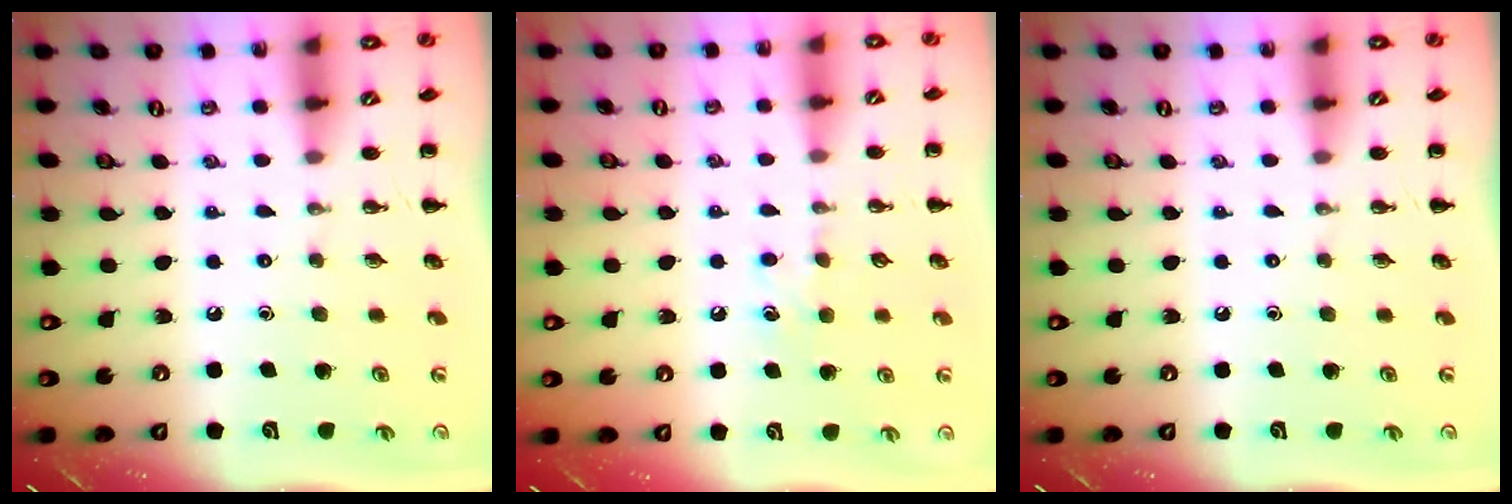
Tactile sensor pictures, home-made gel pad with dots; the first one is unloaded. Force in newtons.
{"total": 4.9, "press": 4.6, "slide": 1.5}
{"total": 0.0}